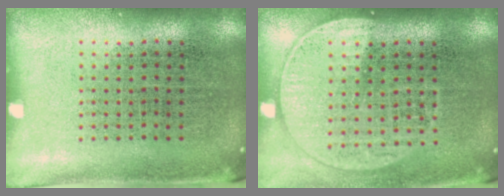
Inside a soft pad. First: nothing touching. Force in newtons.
{"total": 1.5, "press": 1.4, "slide": 0.6}